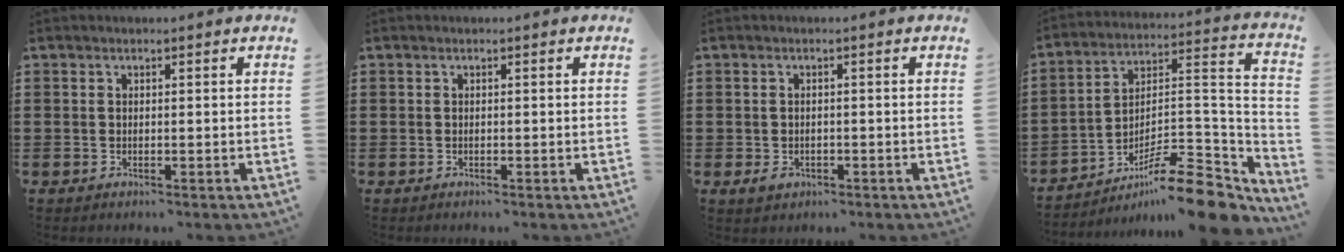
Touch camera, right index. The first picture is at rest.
{"total": 0.0}
{"total": 1.6, "force": [-0.5, 1.1, 1.1], "torque": [-0.024, 0.002, -0.011]}
{"total": 12.6, "force": [-9.5, 2.9, 7.8], "torque": [-0.103, 0.027, -0.176]}